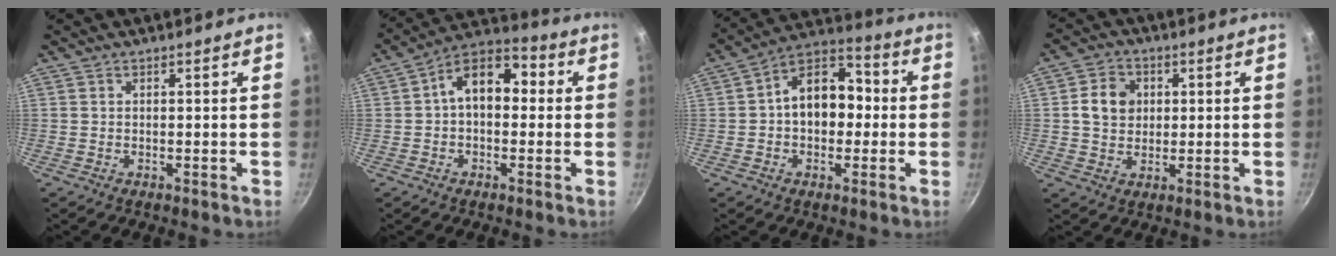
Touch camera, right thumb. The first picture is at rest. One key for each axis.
{"total": 11.2, "fx": 1.0, "fy": 7.1, "fz": 8.6, "tx": -0.110, "ty": 0.039, "tz": 0.001}
{"total": 13.0, "fx": 0.2, "fy": 8.7, "fz": 9.6, "tx": -0.116, "ty": 0.038, "tz": -0.010}
{"total": 7.4, "fx": 1.2, "fy": 6.1, "fz": 4.0, "tx": -0.050, "ty": 0.001, "tz": 0.018}